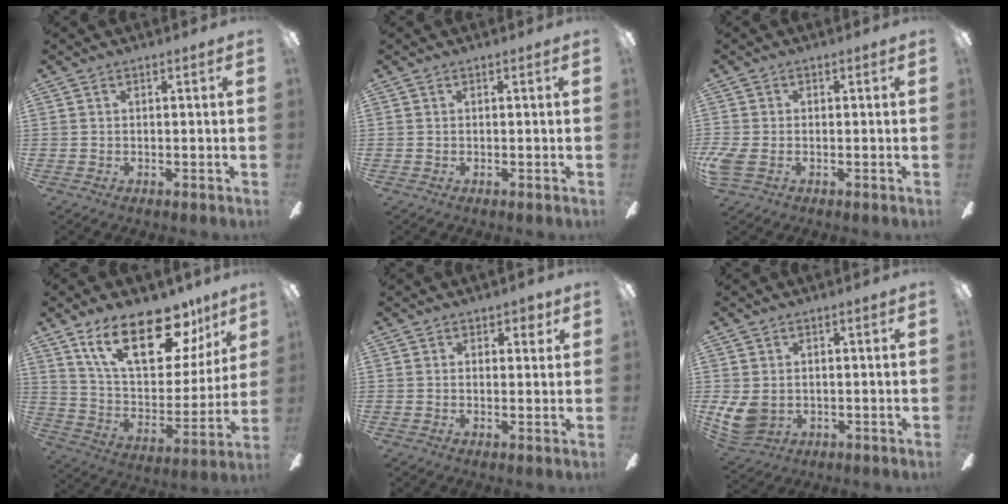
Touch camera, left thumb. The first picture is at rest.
{"total": 0.0}
{"total": 3.5, "force": [-1.1, 2.3, 2.5], "torque": [-0.053, 0.005, -0.021]}
{"total": 23.8, "force": [15.1, 10.5, 15.1], "torque": [-0.239, -0.084, 0.263]}
{"total": 2.4, "force": [1.5, 1.4, 1.1], "torque": [-0.008, -0.001, 0.023]}
{"total": 6.7, "force": [0.3, 5.4, 3.9], "torque": [-0.087, -0.002, 0.011]}